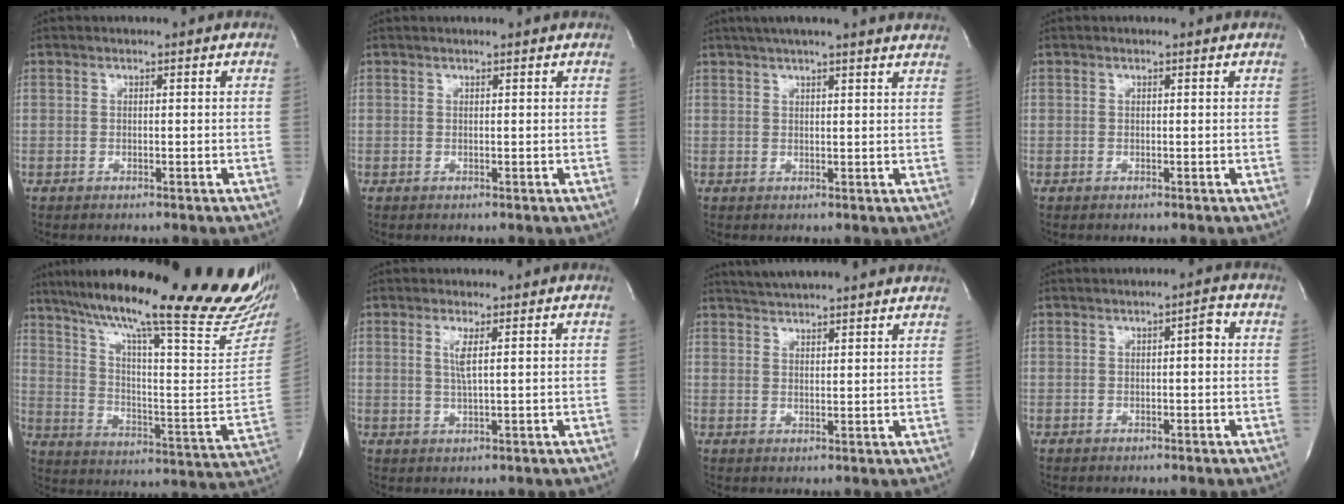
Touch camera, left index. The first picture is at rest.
{"total": 1.6, "force": [1.5, -0.1, 0.5], "torque": [-0.011, 0.009, 0.017]}
{"total": 14.3, "force": [12.6, 0.6, 6.7], "torque": [-0.104, 0.028, 0.153]}
{"total": 0.0}
{"total": 31.5, "force": [25.6, 2.5, 18.3], "torque": [-0.255, -0.072, 0.344]}
{"total": 2.3, "force": [0.6, -0.2, 2.2], "torque": [-0.052, -0.010, 0.014]}
{"total": 12.6, "force": [11.7, 0.8, 4.5], "torque": [-0.077, 0.023, 0.159]}
{"total": 1.7, "force": [0.0, 0.4, 1.6], "torque": [-0.023, 0.002, -0.002]}